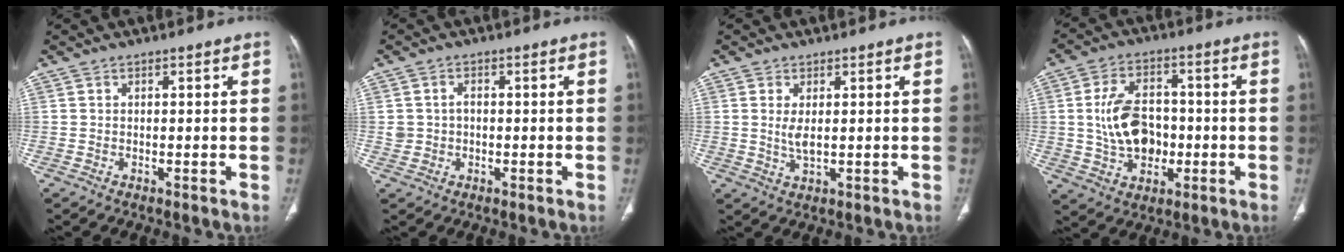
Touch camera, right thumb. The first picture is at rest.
{"total": 2.9, "force": [0.1, 2.5, 1.6], "torque": [-0.019, 0.006, 0.005]}
{"total": 3.2, "force": [0.6, 1.4, 2.9], "torque": [-0.060, -0.011, 0.017]}
{"total": 12.2, "force": [-0.6, 8.7, 8.6], "torque": [-0.128, 0.015, -0.006]}